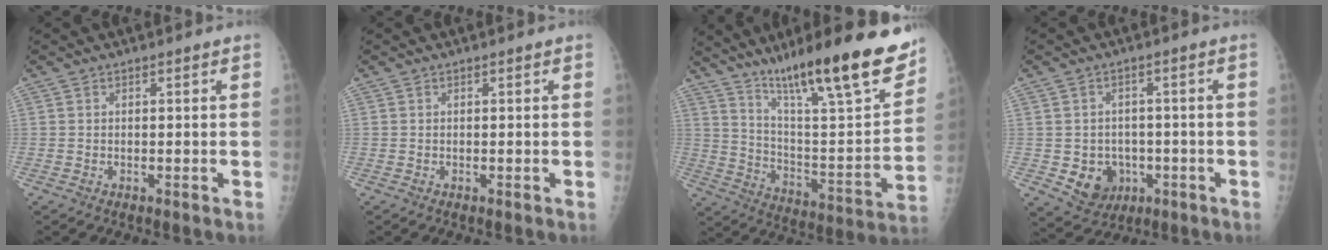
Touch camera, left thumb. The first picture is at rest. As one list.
[{"total": 0.0}, {"total": 26.4, "force": [18.4, 4.2, 18.5], "torque": [-0.263, -0.070, 0.297]}, {"total": 7.7, "force": [-1.9, 6.7, 3.2], "torque": [-0.022, 0.009, -0.016]}]